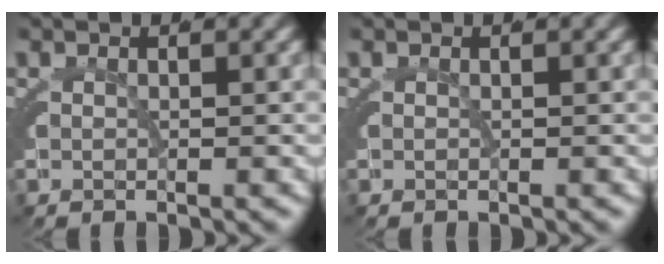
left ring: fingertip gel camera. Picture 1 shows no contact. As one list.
[{"total": 0.0}]